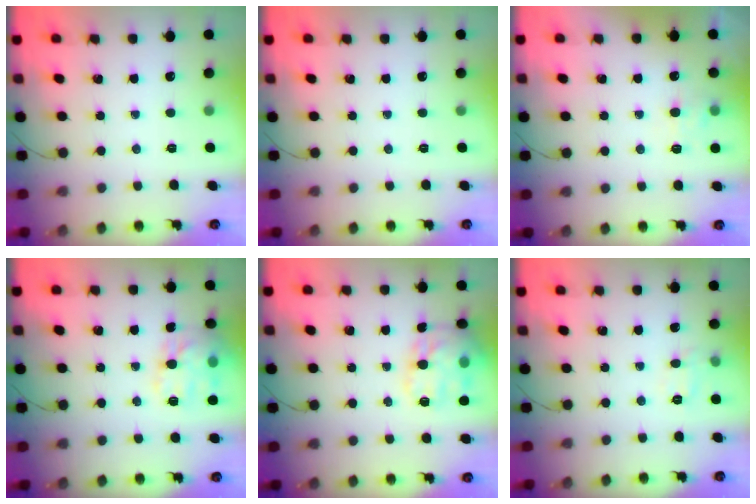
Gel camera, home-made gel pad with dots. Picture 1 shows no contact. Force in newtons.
{"total": 0.0}
{"total": 6.7, "press": 6.6, "slide": 1.3}
{"total": 14.0, "press": 13.9, "slide": 0.6}
{"total": 16.7, "press": 16.7, "slide": 0.9}
{"total": 7.7, "press": 7.6, "slide": 1.6}